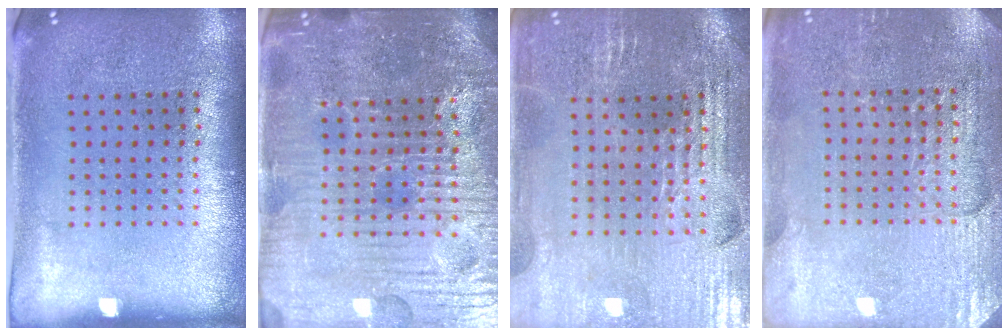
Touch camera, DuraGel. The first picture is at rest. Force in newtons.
{"total": 5.6, "press": 5.3, "slide": 1.9}
{"total": 2.9, "press": 2.9, "slide": 0.5}
{"total": 3.1, "press": 3.1, "slide": 0.3}